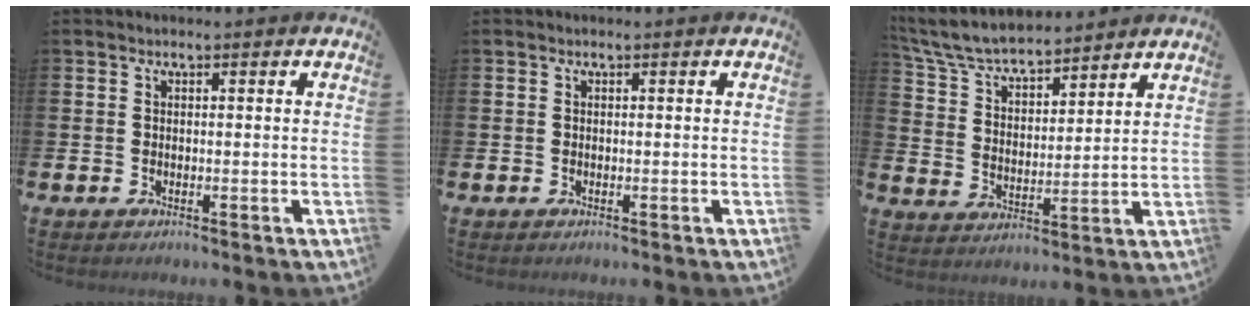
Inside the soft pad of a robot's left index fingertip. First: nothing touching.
{"total": 0.0}
{"total": 6.9, "force": [6.6, 1.3, 1.7], "torque": [-0.066, -0.040, 0.115]}